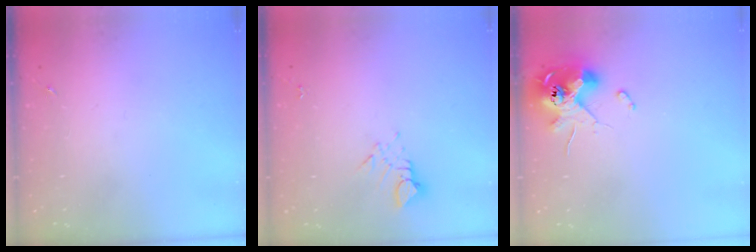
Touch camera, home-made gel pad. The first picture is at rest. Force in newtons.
{"total": 3.8, "press": 3.8, "slide": 0.2}
{"total": 11.4, "press": 11.2, "slide": 1.6}